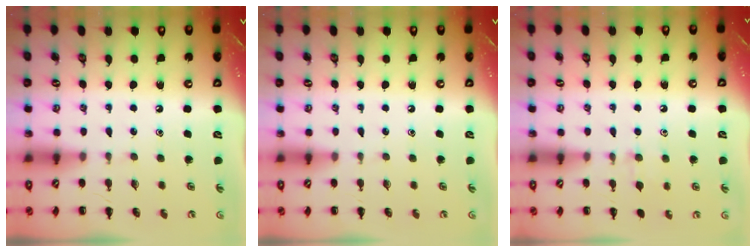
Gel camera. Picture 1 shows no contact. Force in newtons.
{"total": 0.0}
{"total": 6.6, "press": 6.3, "slide": 1.9}